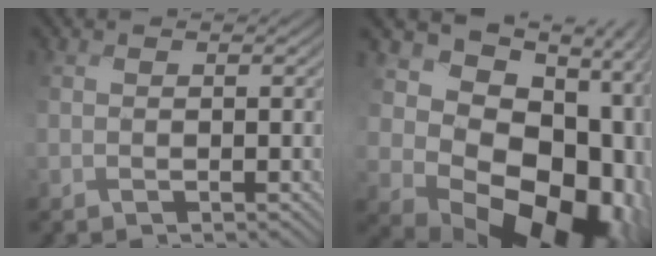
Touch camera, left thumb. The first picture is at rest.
{"total": 19.1, "force": [0.2, 14.2, 12.7], "torque": [-0.179, -0.034, 0.028]}